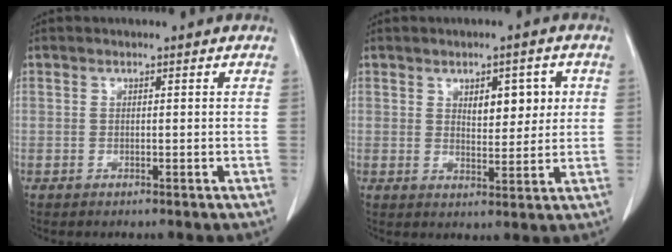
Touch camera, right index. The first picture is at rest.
{"total": 5.7, "force": [1.7, 2.7, 4.7], "torque": [-0.063, 0.004, 0.030]}